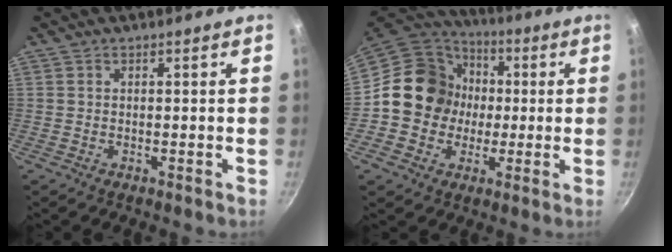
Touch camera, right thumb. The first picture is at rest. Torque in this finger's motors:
{"motor_torque": [1.16, 2.13, 0.67, -0.83, 0.10]}